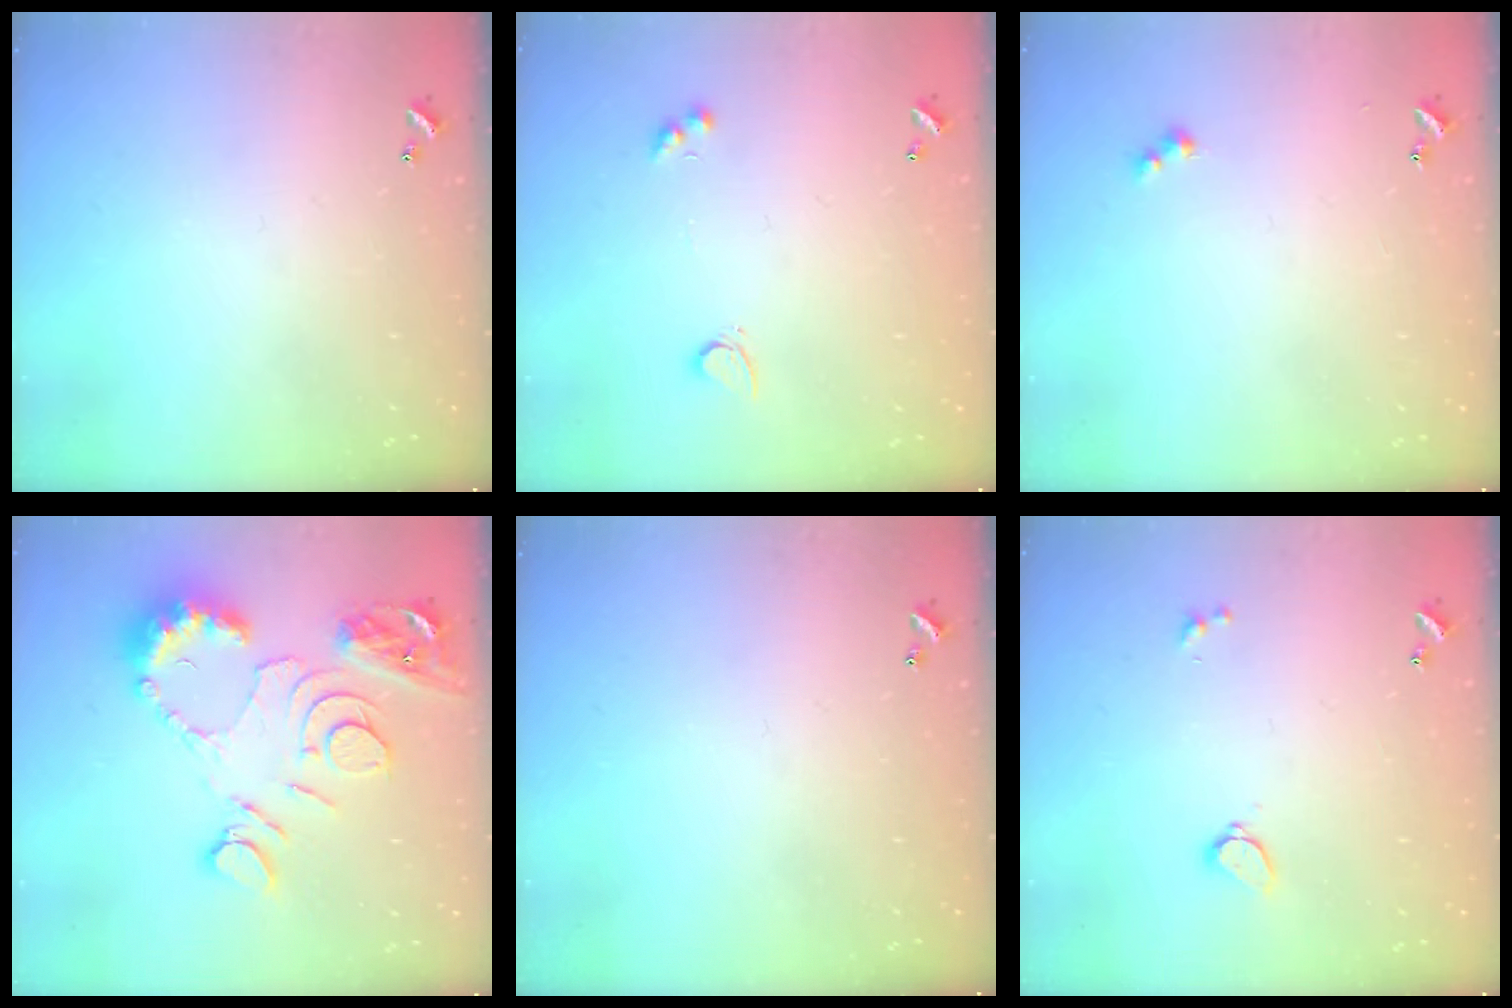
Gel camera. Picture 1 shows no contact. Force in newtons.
{"total": 2.9, "press": 2.6, "slide": 1.3}
{"total": 2.4, "press": 2.4, "slide": 0.5}
{"total": 14.4, "press": 14.3, "slide": 1.3}
{"total": 0.0}
{"total": 1.7, "press": 1.7, "slide": 0.5}